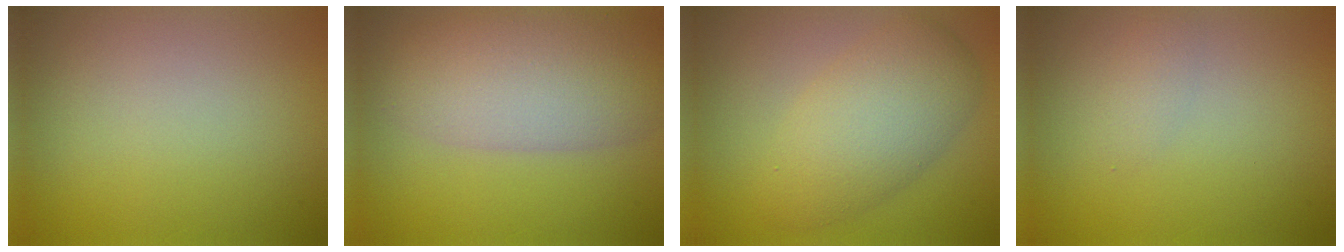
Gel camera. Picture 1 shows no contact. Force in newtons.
{"total": 8.1, "press": 8.1, "slide": 0.8}
{"total": 5.8, "press": 5.8, "slide": 0.1}
{"total": 1.1, "press": 1.1, "slide": 0.1}